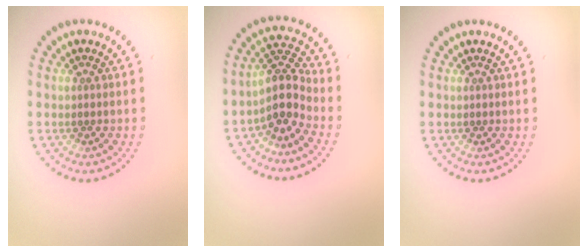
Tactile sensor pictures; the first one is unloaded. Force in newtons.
{"total": 3.7, "press": 2.8, "slide": 2.4}
{"total": 0.0}